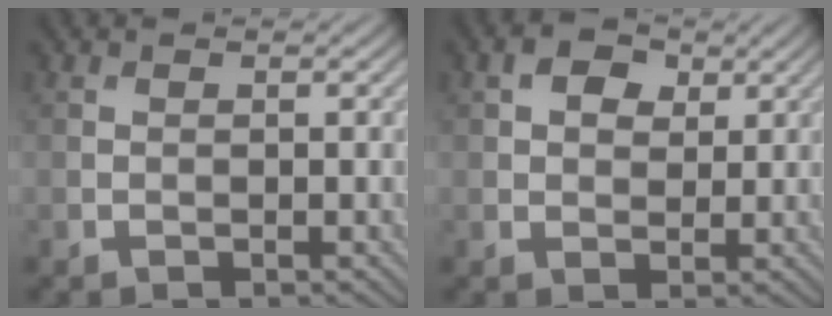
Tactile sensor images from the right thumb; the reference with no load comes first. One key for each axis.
{"total": 3.8, "fx": 1.7, "fy": 2.5, "fz": 2.2, "tx": -0.044, "ty": 0.002, "tz": 0.027}